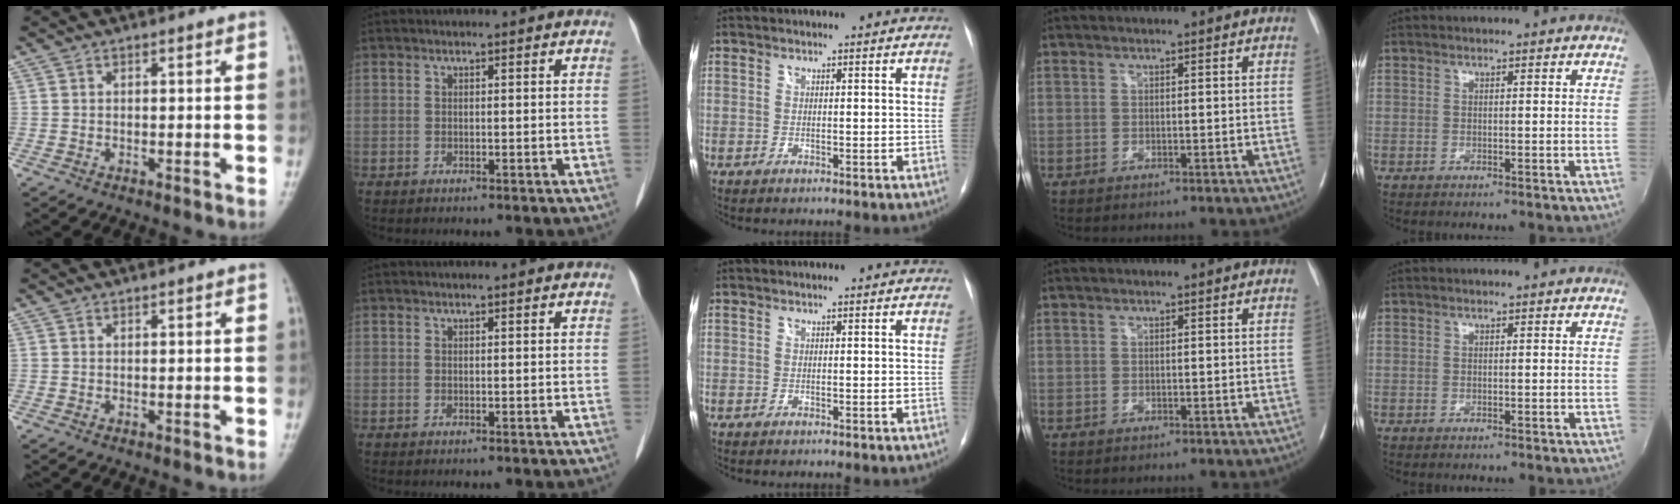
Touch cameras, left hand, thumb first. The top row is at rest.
{"index": {"total": 1.2, "force": [1.1, 0.1, 0.5], "torque": [-0.012, 0.012, 0.012]}}